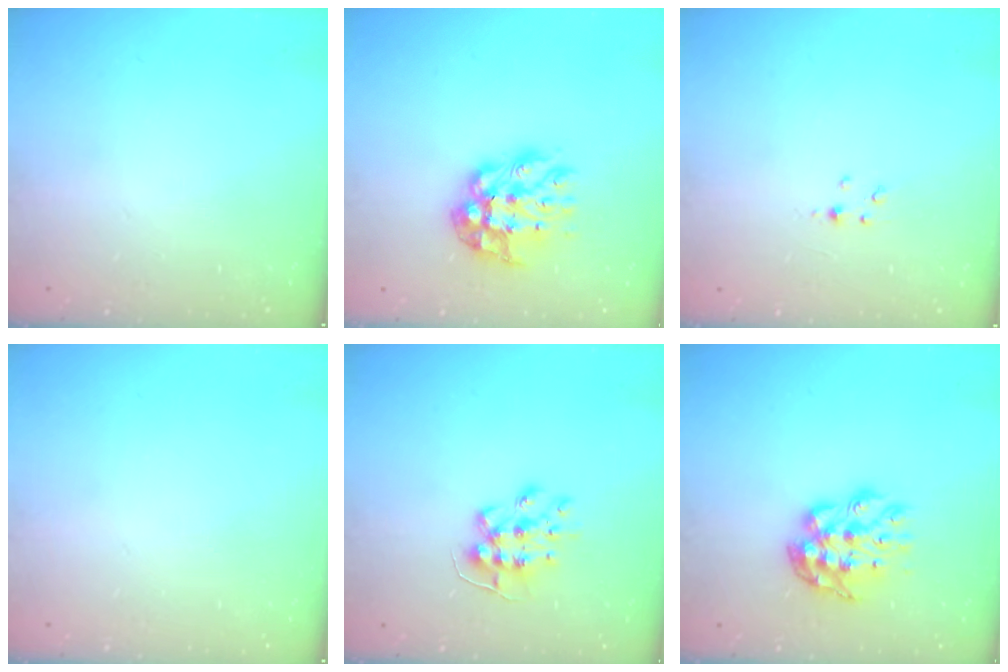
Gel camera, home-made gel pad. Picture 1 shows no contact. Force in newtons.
{"total": 11.8, "press": 11.8, "slide": 1.1}
{"total": 1.8, "press": 1.7, "slide": 0.3}
{"total": 0.0}
{"total": 8.6, "press": 8.6, "slide": 0.6}
{"total": 10.0, "press": 9.9, "slide": 0.9}